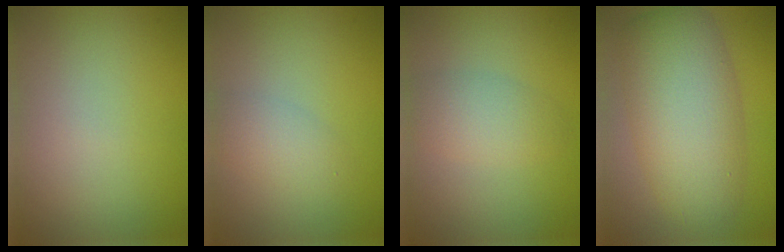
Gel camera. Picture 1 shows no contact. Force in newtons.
{"total": 2.2, "press": 2.2, "slide": 0.1}
{"total": 2.8, "press": 2.8, "slide": 0.2}
{"total": 8.6, "press": 8.6, "slide": 0.7}